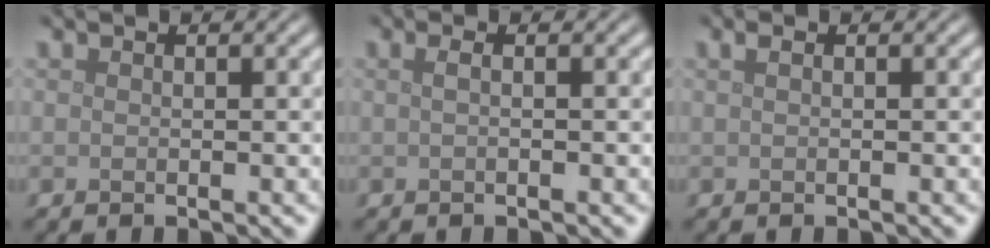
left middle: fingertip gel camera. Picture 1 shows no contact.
{"total": 1.1, "force": [0.1, 0.4, 1.0], "torque": [-0.016, 0.003, -0.003]}
{"total": 0.7, "force": [0.3, 0.2, 0.6], "torque": [-0.014, 0.007, 0.006]}